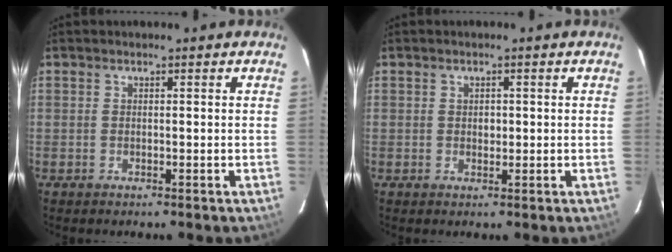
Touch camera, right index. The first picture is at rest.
{"total": 1.2, "force": [0.1, 1.0, 0.6], "torque": [-0.009, 0.004, 0.003]}